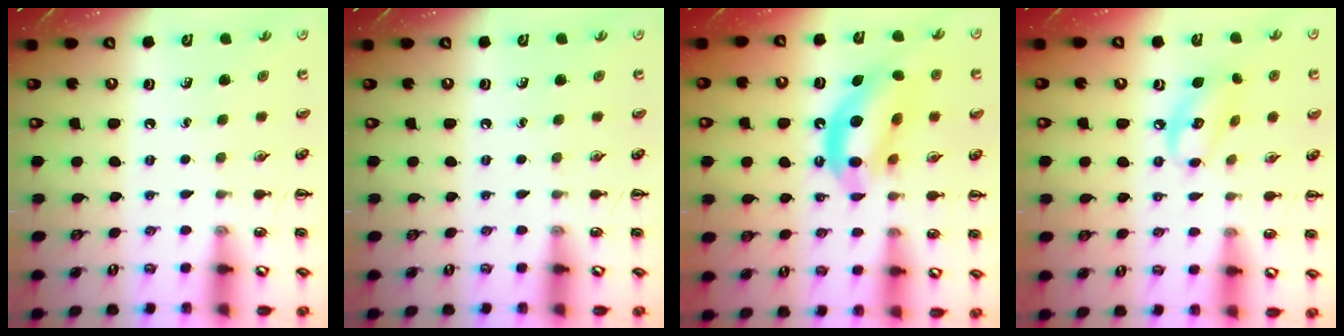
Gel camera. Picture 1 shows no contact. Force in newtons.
{"total": 0.0}
{"total": 13.4, "press": 12.9, "slide": 3.7}
{"total": 8.9, "press": 8.7, "slide": 1.6}